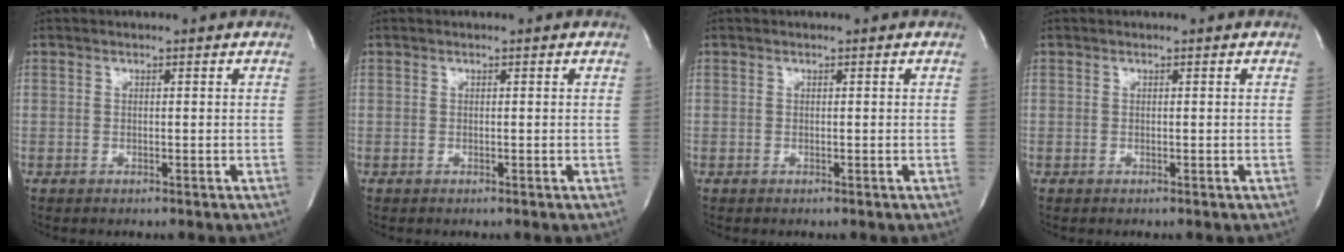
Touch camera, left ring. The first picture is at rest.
{"total": 0.0}
{"total": 0.0}
{"total": 0.0}